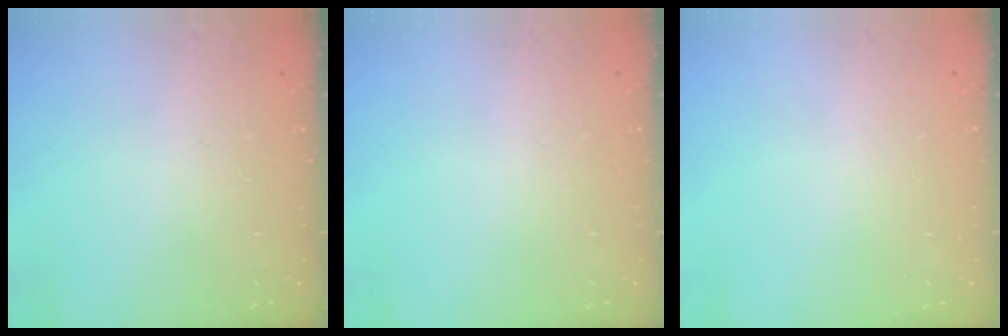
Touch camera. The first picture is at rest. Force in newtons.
{"total": 0.0}
{"total": 0.0}